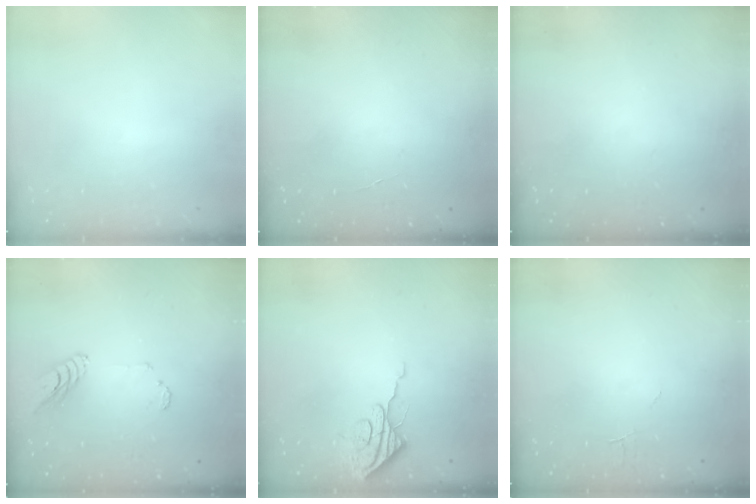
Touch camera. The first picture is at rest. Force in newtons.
{"total": 2.1, "press": 2.1, "slide": 0.2}
{"total": 0.0}
{"total": 6.3, "press": 6.3, "slide": 0.4}
{"total": 7.9, "press": 7.9, "slide": 0.3}
{"total": 3.0, "press": 3.0, "slide": 0.2}